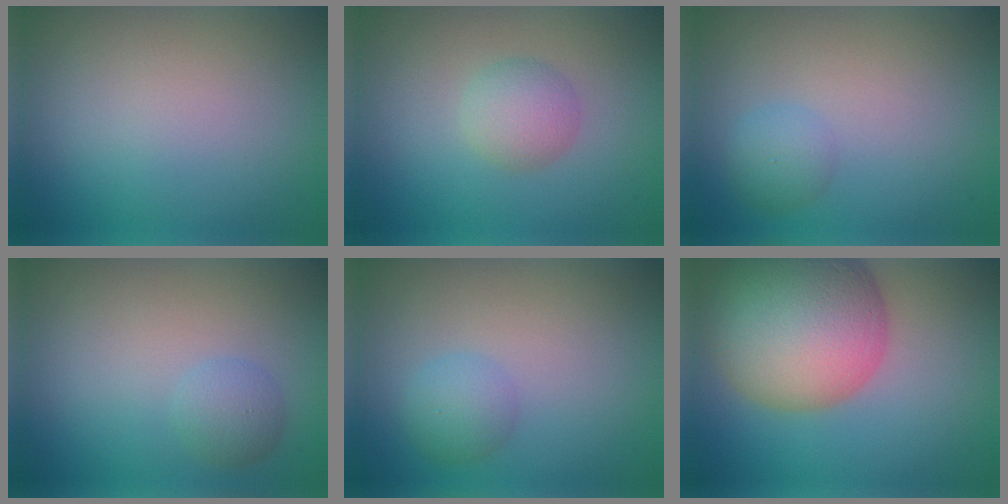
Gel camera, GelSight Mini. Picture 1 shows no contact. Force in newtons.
{"total": 2.4, "press": 2.4, "slide": 0.1}
{"total": 1.8, "press": 1.8, "slide": 0.0}
{"total": 1.9, "press": 1.9, "slide": 0.1}
{"total": 2.0, "press": 2.0, "slide": 0.1}
{"total": 12.8, "press": 12.7, "slide": 0.8}